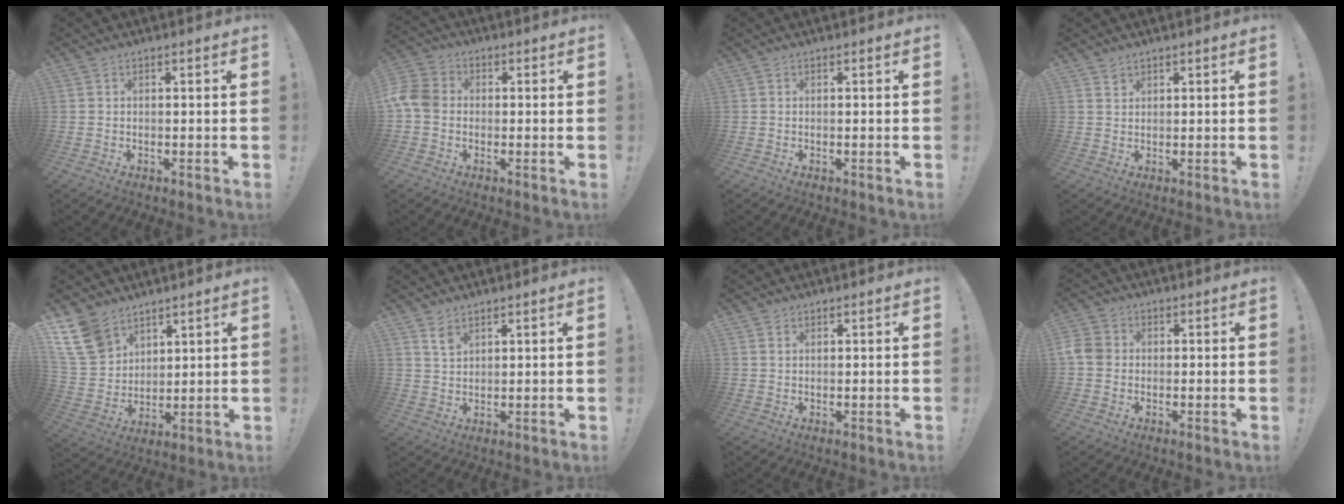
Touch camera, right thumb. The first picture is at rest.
{"total": 8.1, "force": [-0.6, 6.6, 4.7], "torque": [-0.105, 0.015, -0.009]}
{"total": 0.0}
{"total": 1.7, "force": [1.4, 0.8, 0.4], "torque": [0.001, -0.010, 0.025]}
{"total": 13.7, "force": [9.1, 8.8, 5.2], "torque": [-0.108, -0.050, 0.182]}
{"total": 3.8, "force": [2.7, 1.9, 1.8], "torque": [-0.021, -0.019, 0.047]}
{"total": 1.0, "force": [0.7, 0.6, 0.4], "torque": [-0.002, -0.002, 0.013]}
{"total": 5.4, "force": [-0.2, 4.7, 2.7], "torque": [-0.066, 0.010, -0.005]}